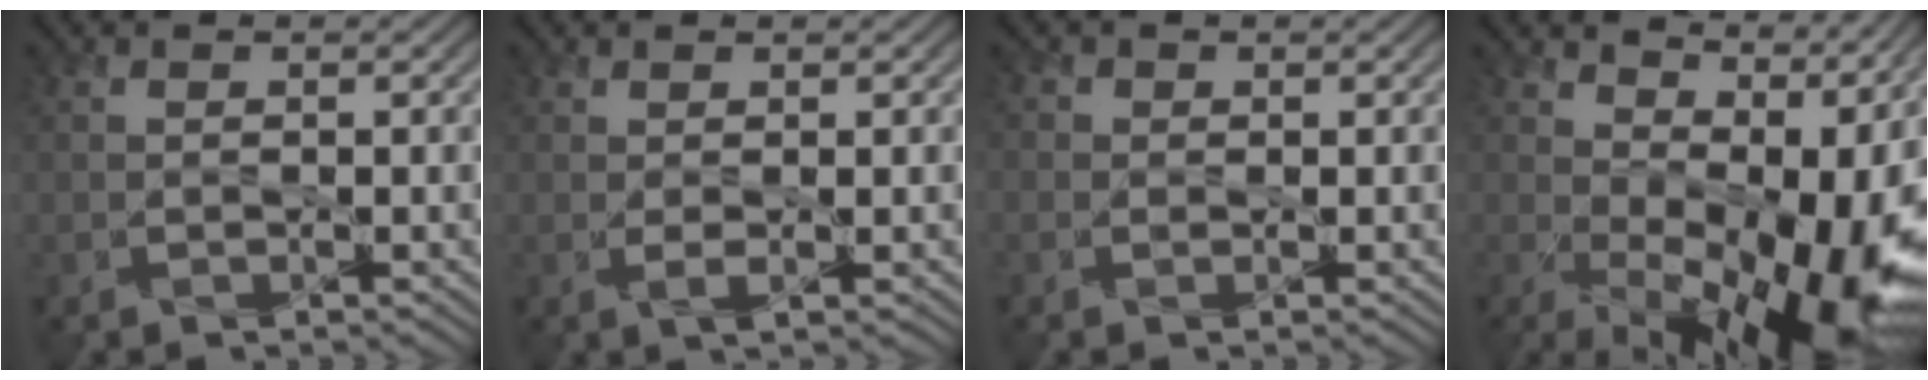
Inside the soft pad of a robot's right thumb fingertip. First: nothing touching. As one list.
[{"total": 1.0, "force": [0.4, 0.2, 0.9], "torque": [-0.018, 0.000, 0.009]}, {"total": 1.3, "force": [0.1, 1.2, 0.4], "torque": [-0.004, 0.003, -0.004]}, {"total": 13.8, "force": [2.5, 7.4, 11.3], "torque": [-0.149, -0.004, 0.064]}]